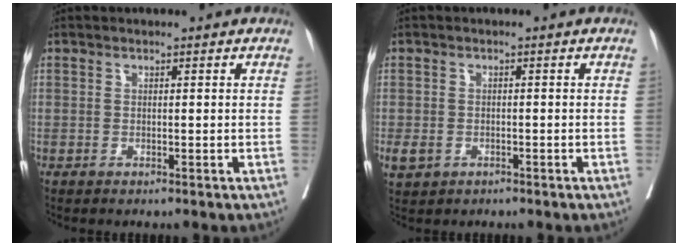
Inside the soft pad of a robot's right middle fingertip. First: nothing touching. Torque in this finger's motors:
{"motor_torque": [0.99, -1.14, 0.23, 0.05]}